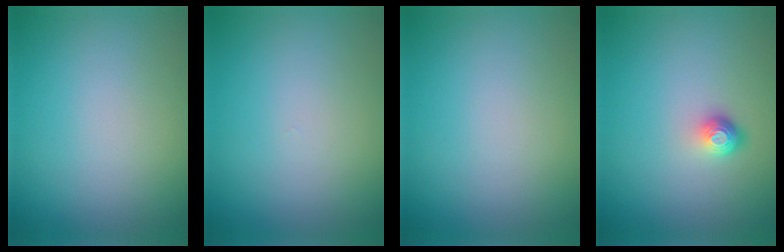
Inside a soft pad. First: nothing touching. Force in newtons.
{"total": 0.0}
{"total": 0.0}
{"total": 1.6, "press": 1.1, "slide": 1.2}